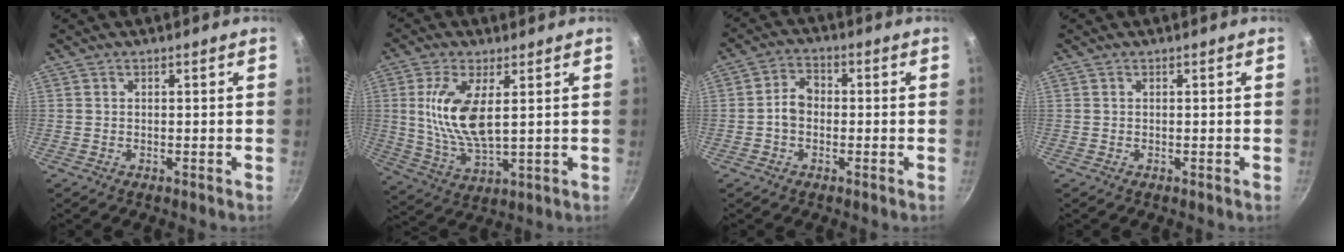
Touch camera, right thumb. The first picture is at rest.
{"total": 11.8, "force": [2.5, 5.0, 10.4], "torque": [-0.208, -0.014, 0.056]}
{"total": 4.7, "force": [-0.7, 3.6, 3.0], "torque": [-0.034, 0.020, -0.021]}
{"total": 0.0}